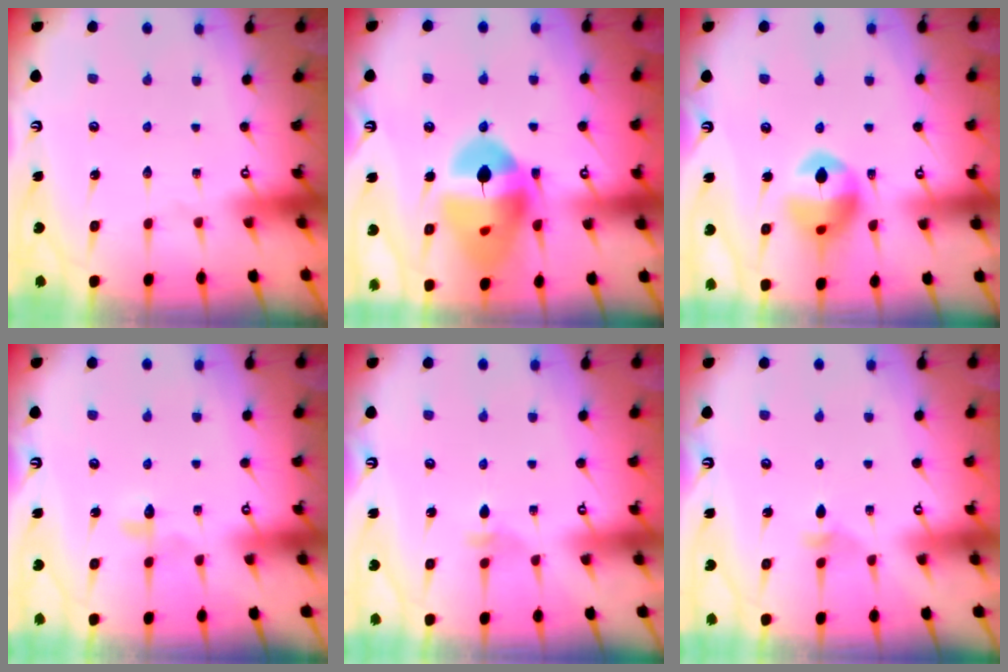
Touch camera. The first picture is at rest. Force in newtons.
{"total": 19.0, "press": 18.9, "slide": 2.3}
{"total": 13.2, "press": 13.2, "slide": 1.6}
{"total": 3.1, "press": 3.0, "slide": 0.7}
{"total": 2.9, "press": 2.8, "slide": 0.8}
{"total": 2.7, "press": 2.6, "slide": 0.7}